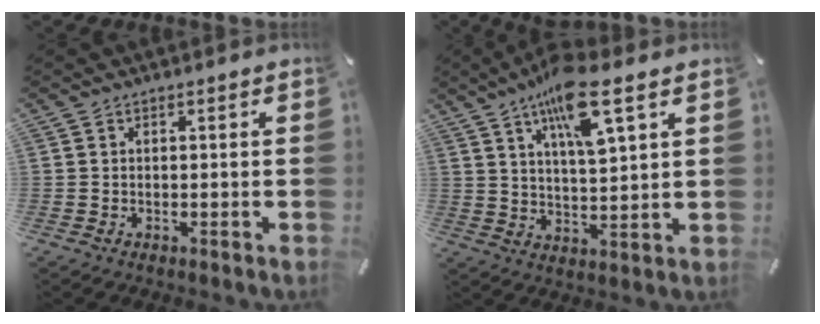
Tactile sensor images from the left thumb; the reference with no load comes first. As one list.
[{"total": 13.1, "force": [7.8, 3.3, 9.9], "torque": [-0.176, -0.027, 0.131]}]